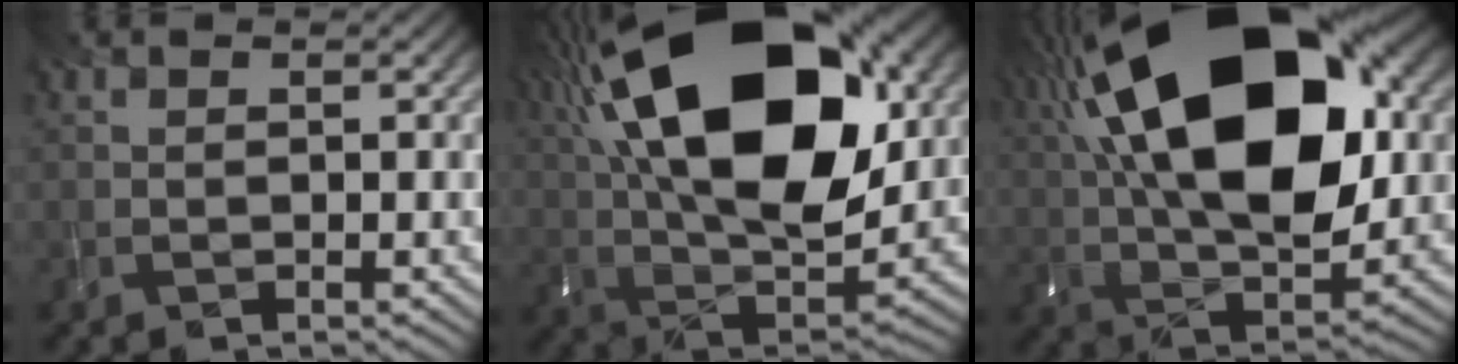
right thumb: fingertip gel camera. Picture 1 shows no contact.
{"total": 22.9, "force": [7.6, 12.2, 17.9], "torque": [-0.354, 0.043, 0.118]}
{"total": 22.1, "force": [6.6, 11.6, 17.6], "torque": [-0.345, 0.045, 0.103]}